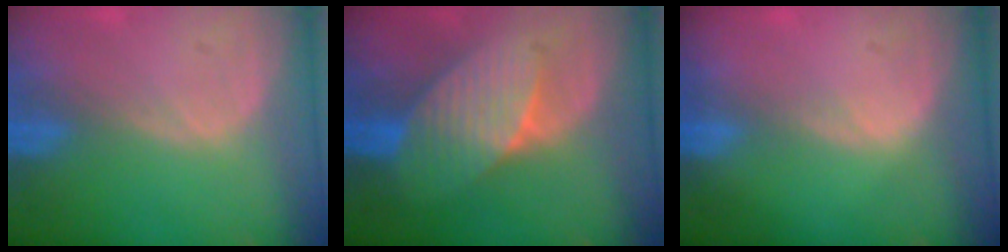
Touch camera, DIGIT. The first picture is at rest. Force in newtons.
{"total": 7.3, "press": 7.3, "slide": 1.0}
{"total": 0.8, "press": 0.5, "slide": 0.7}